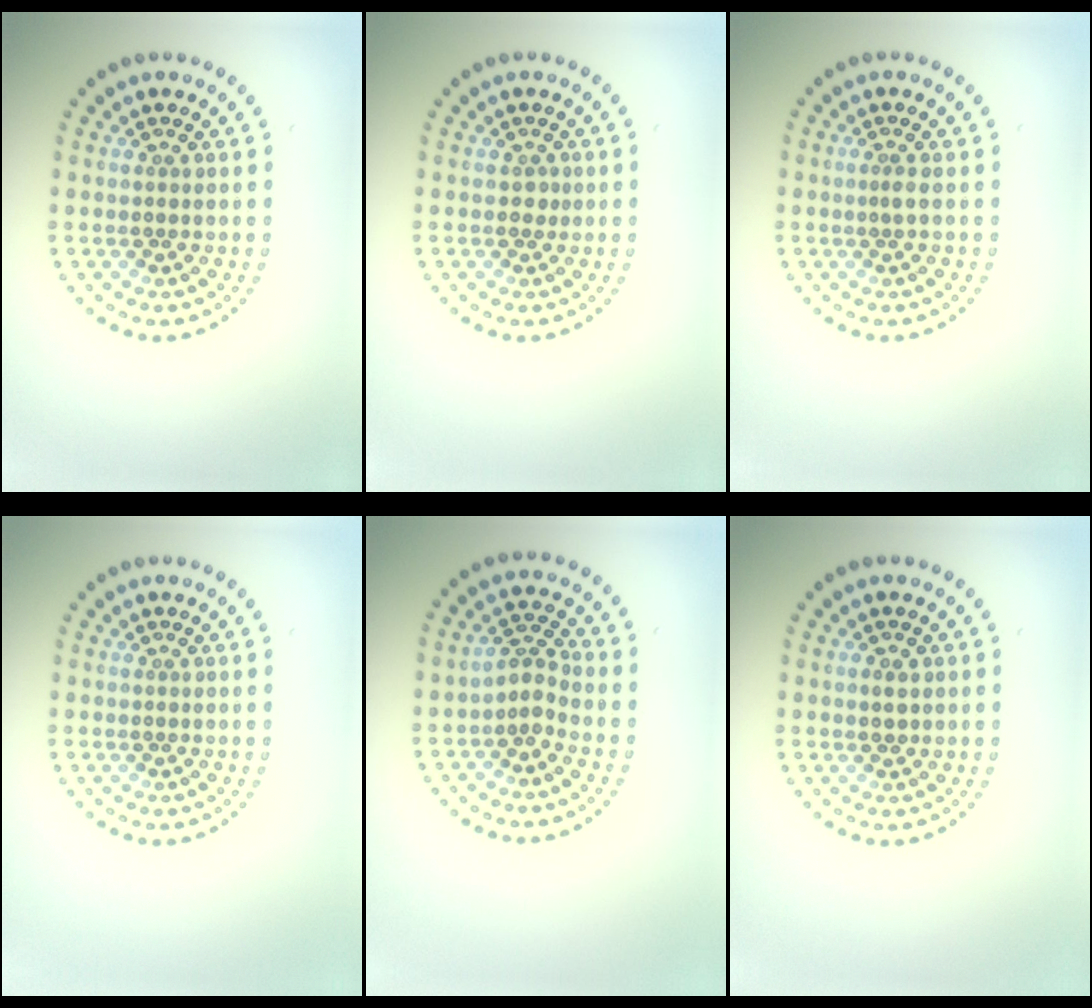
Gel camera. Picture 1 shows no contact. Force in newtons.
{"total": 0.6, "press": 0.5, "slide": 0.2}
{"total": 0.9, "press": 0.6, "slide": 0.7}
{"total": 0.0}
{"total": 1.9, "press": 1.3, "slide": 1.3}
{"total": 1.2, "press": 1.1, "slide": 0.5}